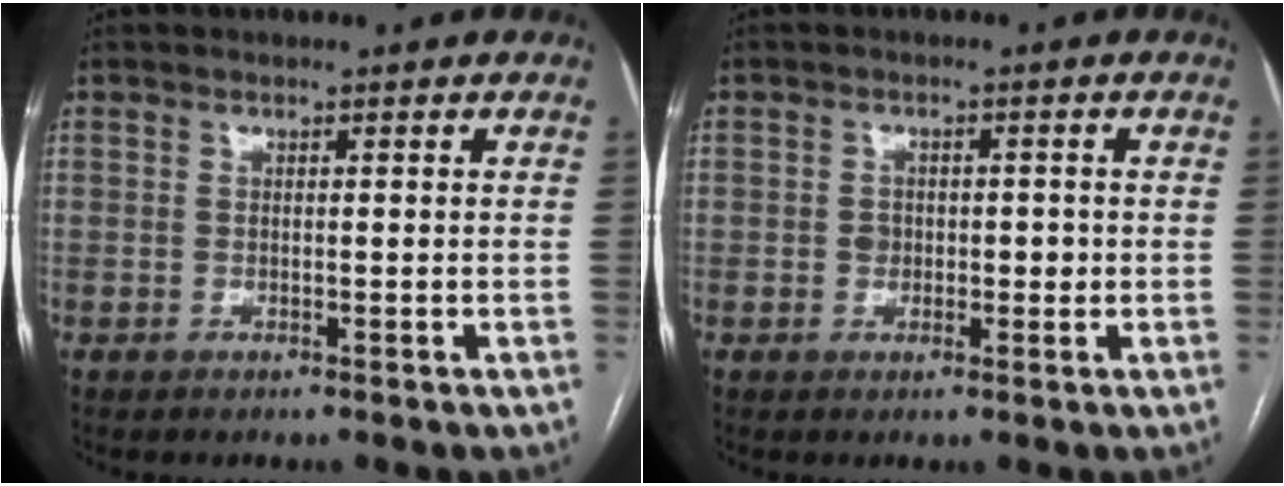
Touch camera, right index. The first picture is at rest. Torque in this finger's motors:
{"motor_torque": [0.45, -0.06, 0.00, 0.04]}